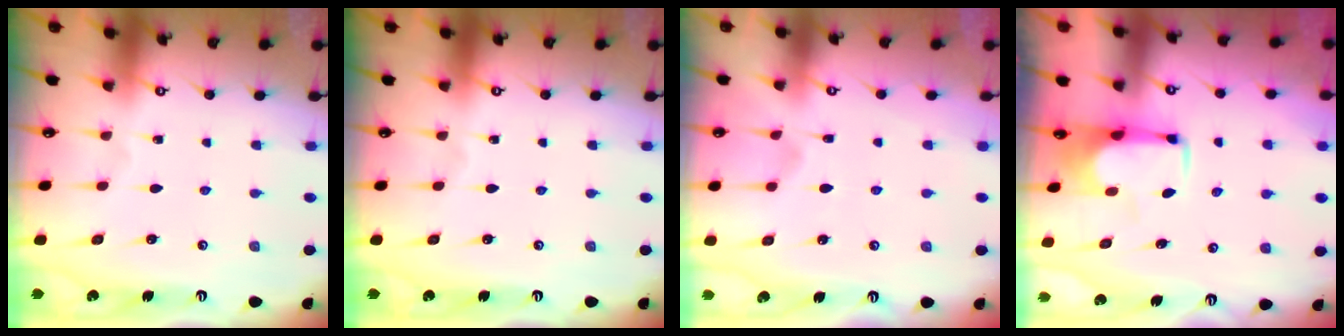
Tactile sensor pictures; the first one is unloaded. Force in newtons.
{"total": 0.0}
{"total": 2.2, "press": 1.9, "slide": 1.1}
{"total": 1.4, "press": 1.3, "slide": 0.6}